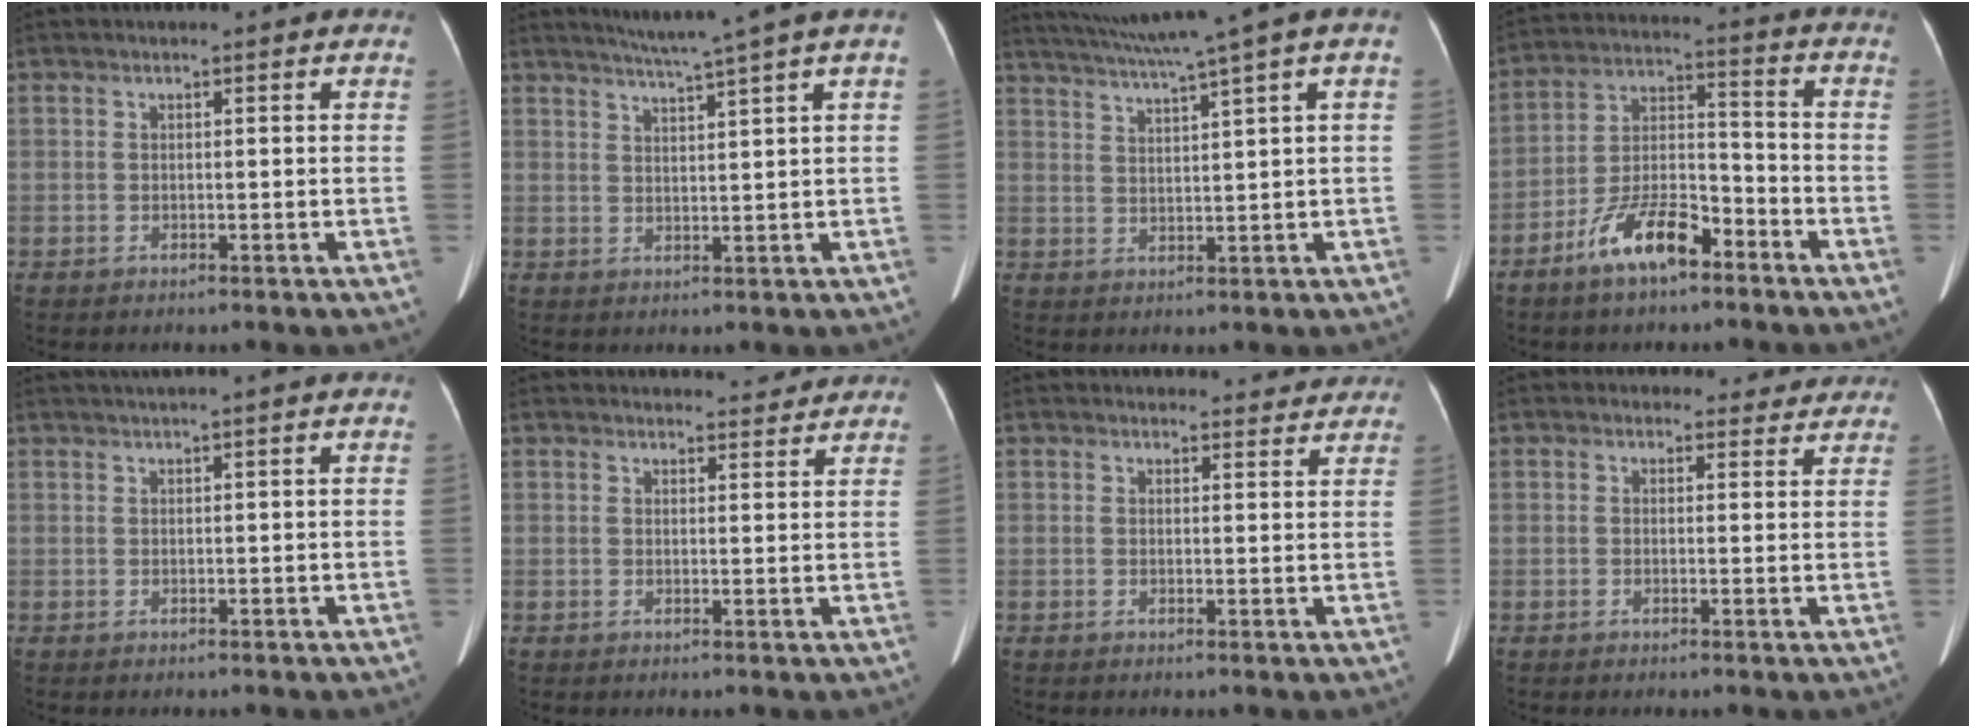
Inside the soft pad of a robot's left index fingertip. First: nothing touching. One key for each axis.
{"total": 6.3, "fx": 4.8, "fy": -1.9, "fz": 3.5, "tx": -0.055, "ty": 0.003, "tz": 0.076}
{"total": 10.3, "fx": 7.3, "fy": -1.8, "fz": 6.9, "tx": -0.118, "ty": 0.018, "tz": 0.112}
{"total": 10.5, "fx": -6.9, "fy": 3.4, "fz": 7.1, "tx": -0.146, "ty": 0.005, "tz": -0.128}
{"total": 1.8, "fx": 1.3, "fy": -0.5, "fz": 1.2, "tx": -0.024, "ty": 0.014, "tz": 0.031}
{"total": 5.0, "fx": 4.8, "fy": 1.1, "fz": 0.6, "tx": -0.002, "ty": 0.001, "tz": 0.051}
{"total": 5.6, "fx": 5.3, "fy": 1.7, "fz": 0.5, "tx": 0.006, "ty": 0.003, "tz": 0.048}
{"total": 4.0, "fx": 3.4, "fy": 2.2, "fz": 0.0, "tx": 0.011, "ty": 0.001, "tz": 0.026}